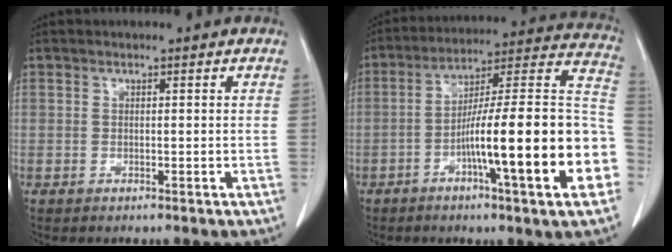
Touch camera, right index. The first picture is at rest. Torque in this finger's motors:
{"motor_torque": [2.14, 0.00, 1.05, 0.21]}